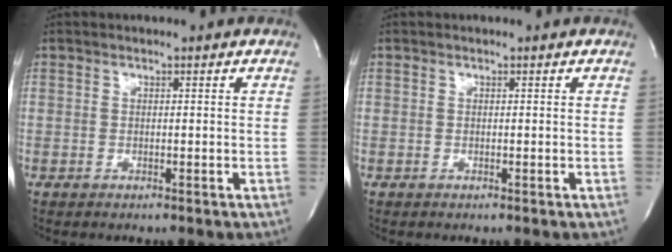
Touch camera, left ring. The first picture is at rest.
{"total": 0.0}